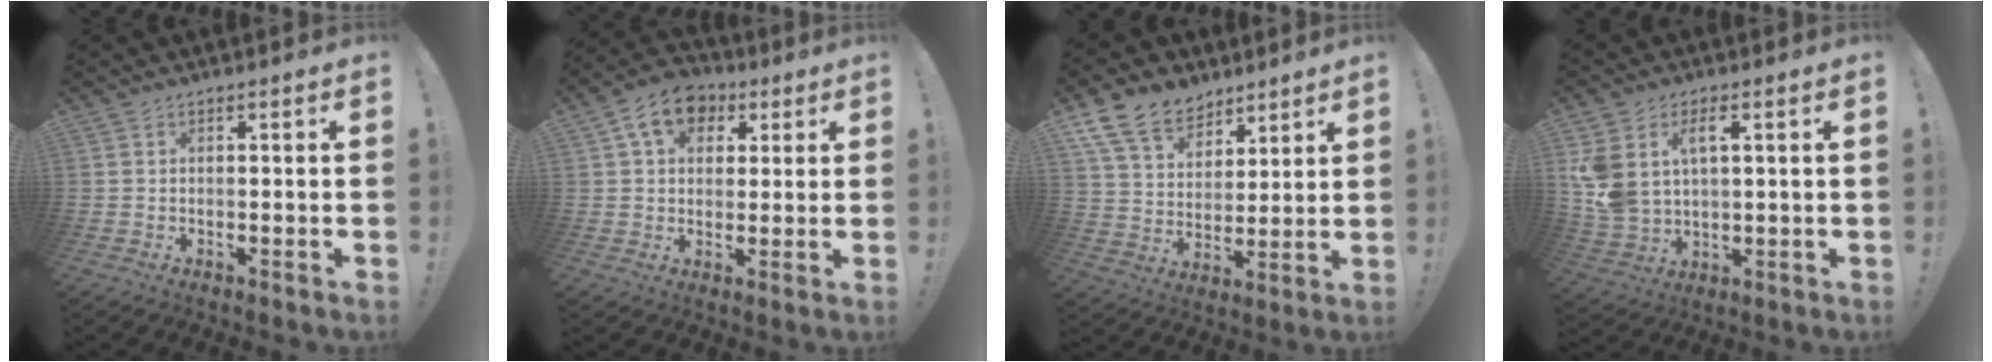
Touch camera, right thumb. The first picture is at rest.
{"total": 10.9, "force": [4.5, 8.2, 5.6], "torque": [-0.085, -0.006, 0.085]}
{"total": 13.8, "force": [9.6, 8.8, 4.4], "torque": [-0.087, -0.062, 0.186]}
{"total": 9.6, "force": [3.9, 6.1, 6.2], "torque": [-0.127, -0.014, 0.073]}